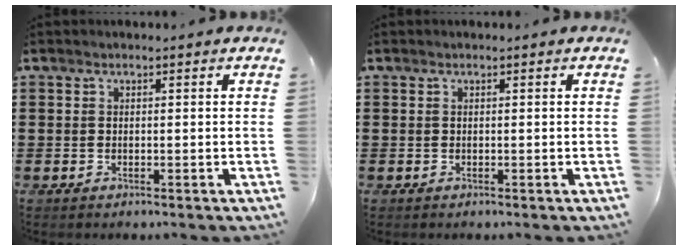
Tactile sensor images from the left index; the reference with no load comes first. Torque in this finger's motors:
{"motor_torque": [0.00, 0.00, 0.00, -0.01]}